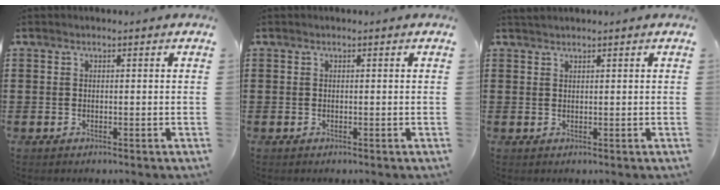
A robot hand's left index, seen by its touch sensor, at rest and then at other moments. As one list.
[{"total": 0.0}, {"total": 0.9, "force": [0.8, 0.1, 0.4], "torque": [-0.009, 0.001, 0.016]}]